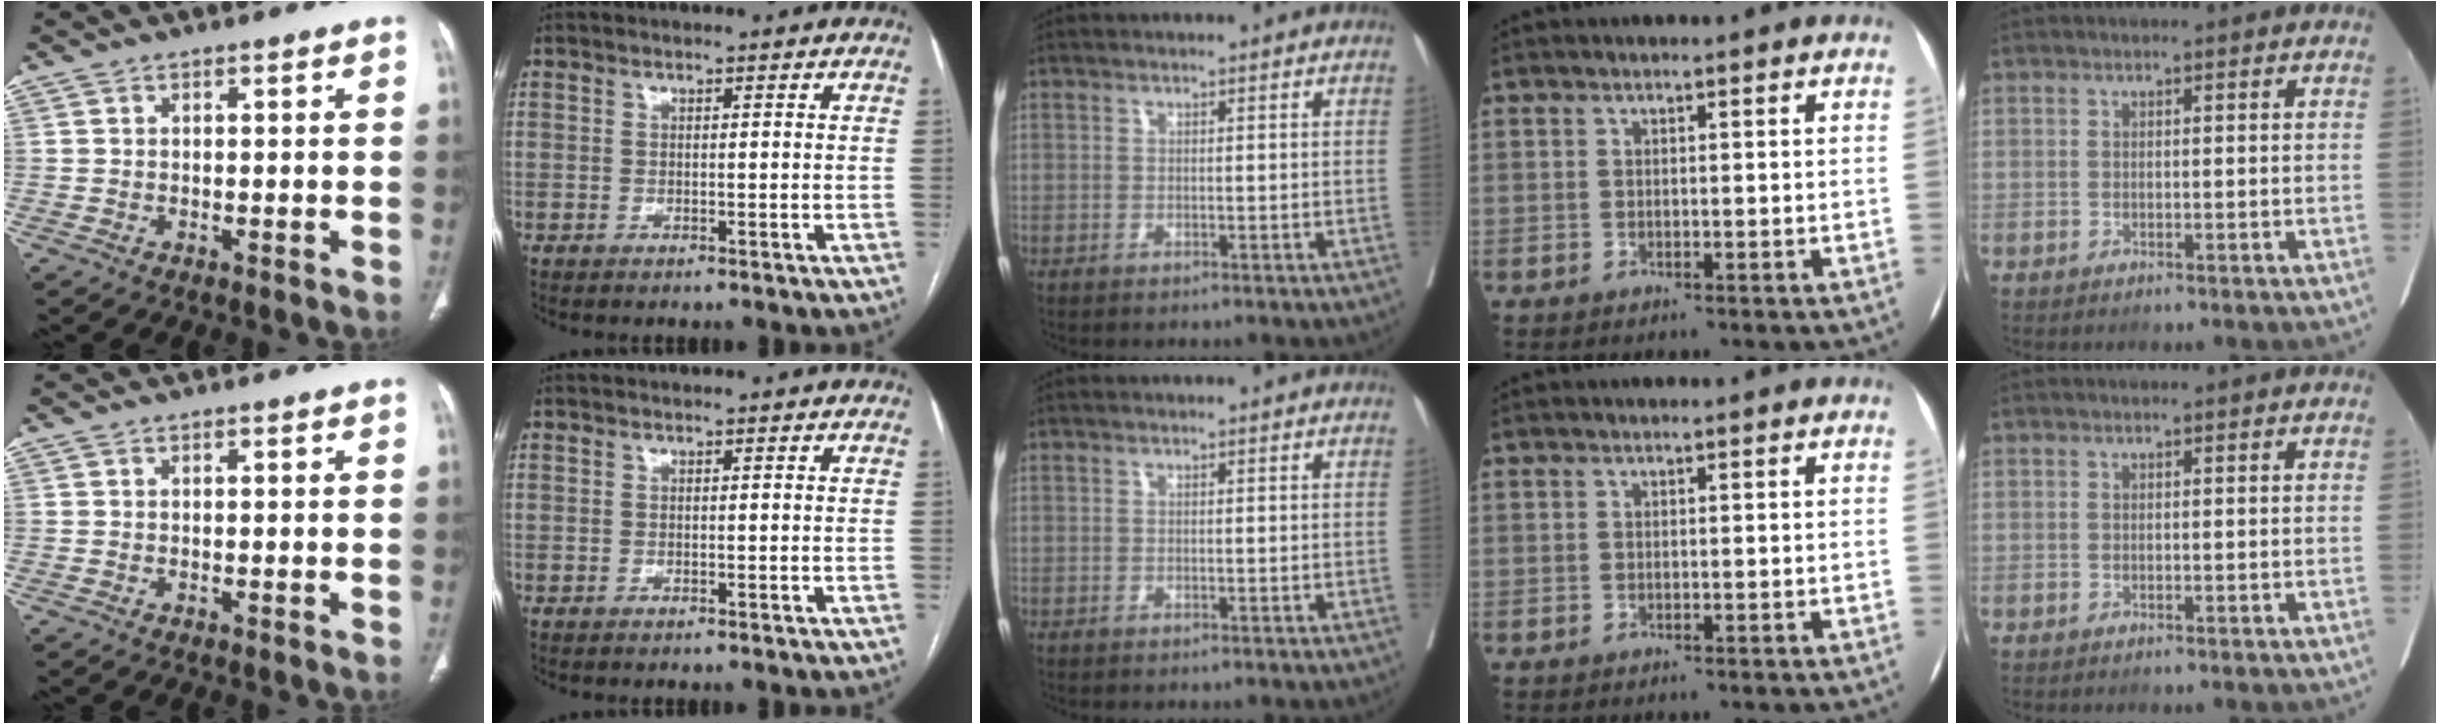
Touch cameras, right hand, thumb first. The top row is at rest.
{}